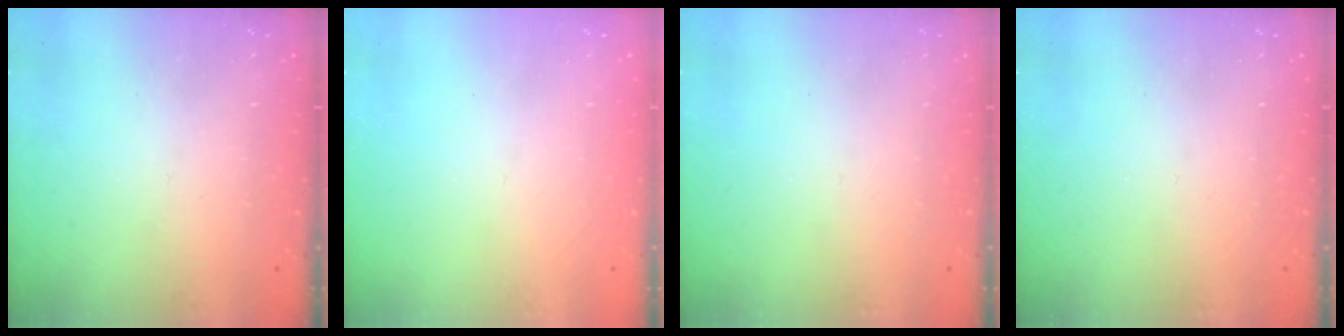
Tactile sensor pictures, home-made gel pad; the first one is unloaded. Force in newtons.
{"total": 0.0}
{"total": 0.0}
{"total": 0.0}